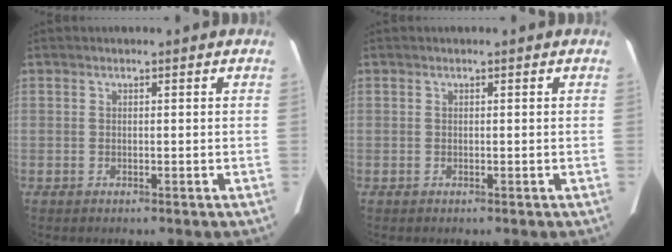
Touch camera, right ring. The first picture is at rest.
{"total": 0.0}